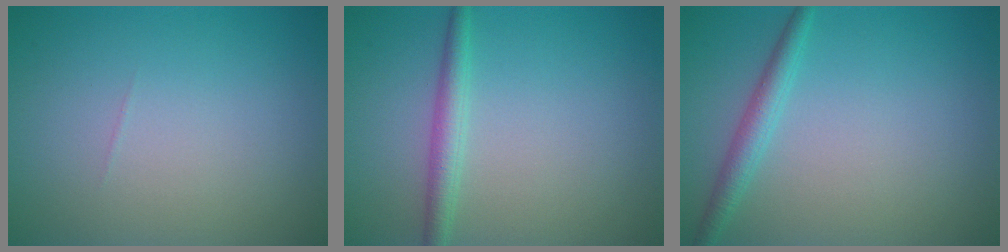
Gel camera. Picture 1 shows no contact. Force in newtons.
{"total": 2.2, "press": 2.2, "slide": 0.1}
{"total": 2.1, "press": 2.1, "slide": 0.1}